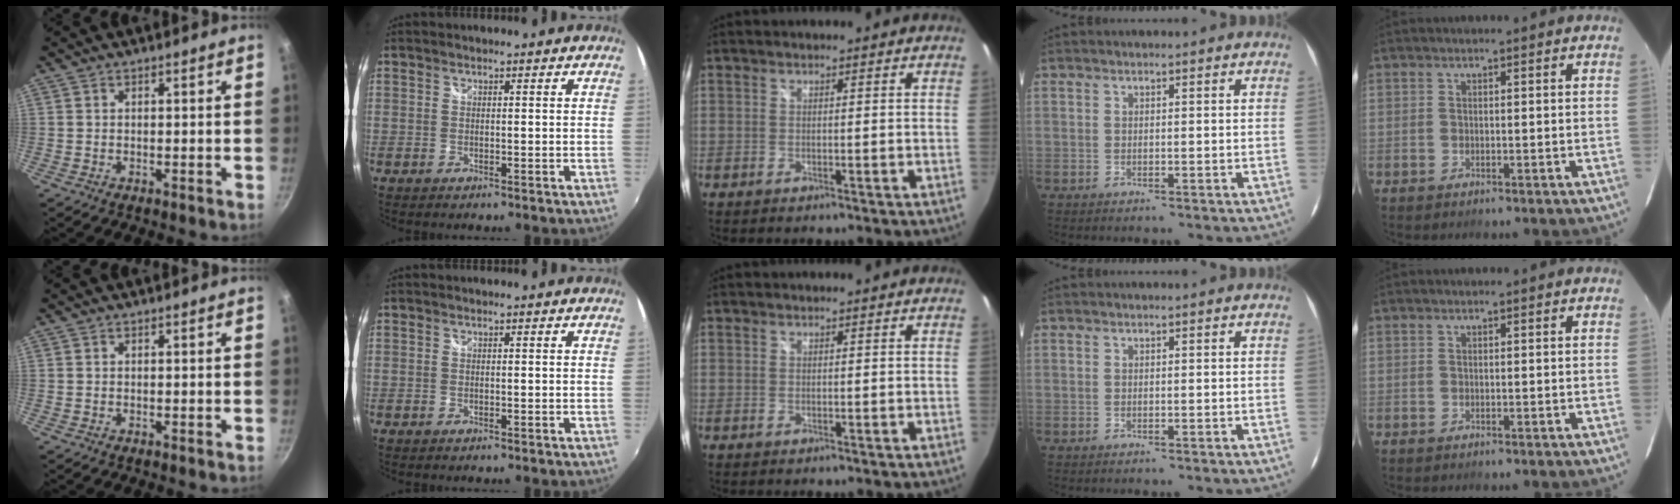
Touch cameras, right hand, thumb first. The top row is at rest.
{}